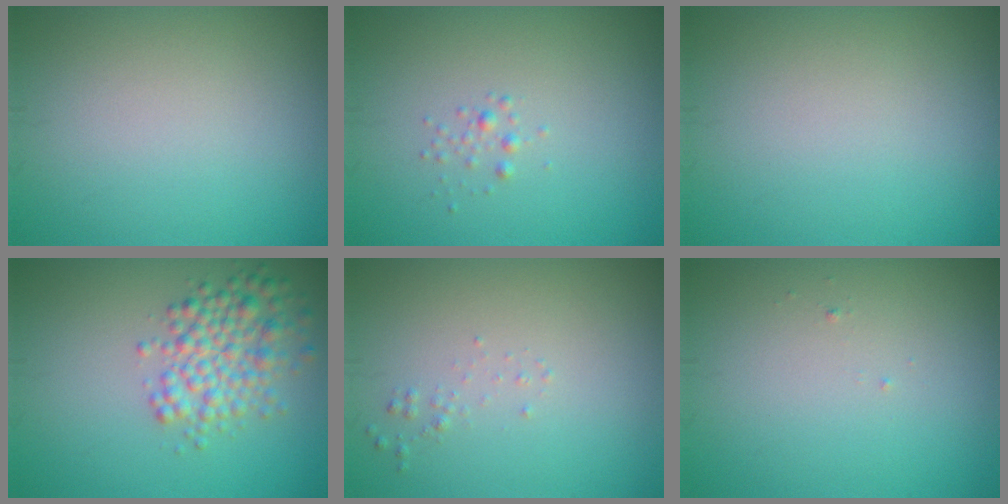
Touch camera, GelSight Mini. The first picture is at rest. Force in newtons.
{"total": 0.7, "press": 0.7, "slide": 0.0}
{"total": 0.0}
{"total": 4.3, "press": 4.3, "slide": 0.2}
{"total": 0.6, "press": 0.6, "slide": 0.0}
{"total": 0.0}